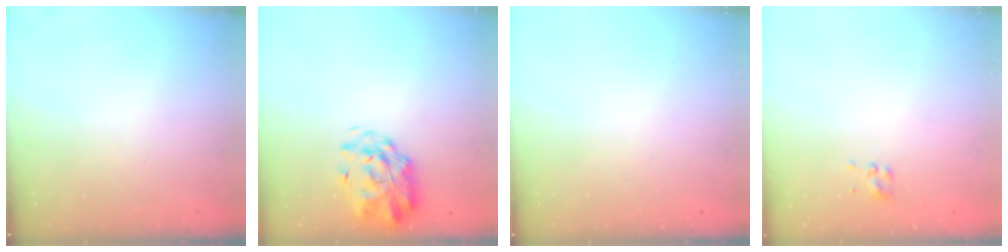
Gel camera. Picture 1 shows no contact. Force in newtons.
{"total": 2.7, "press": 2.3, "slide": 1.5}
{"total": 0.0}
{"total": 1.8, "press": 1.6, "slide": 0.8}